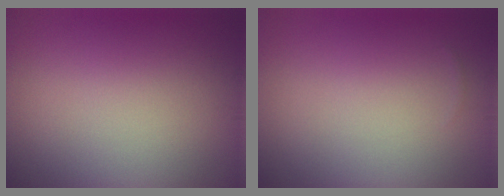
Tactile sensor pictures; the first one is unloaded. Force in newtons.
{"total": 0.0}